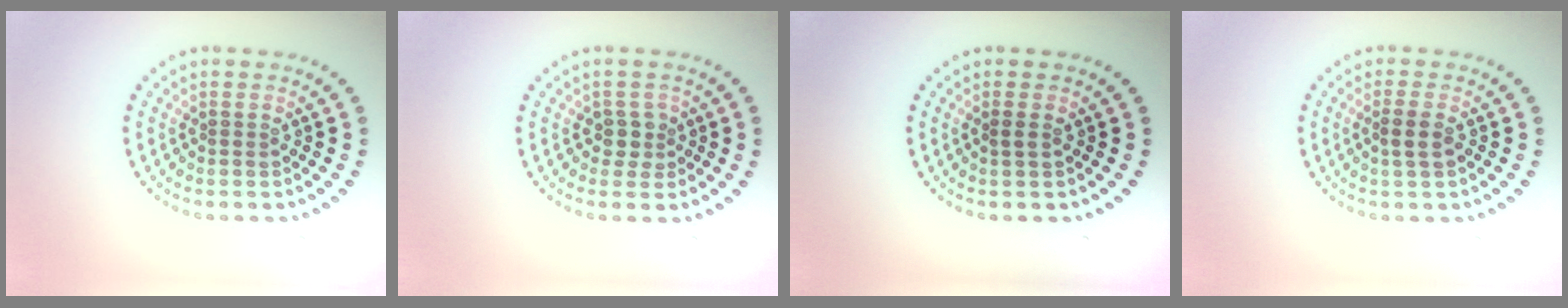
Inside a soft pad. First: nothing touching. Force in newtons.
{"total": 1.8, "press": 1.4, "slide": 1.1}
{"total": 0.7, "press": 0.7, "slide": 0.1}
{"total": 1.5, "press": 1.4, "slide": 0.6}